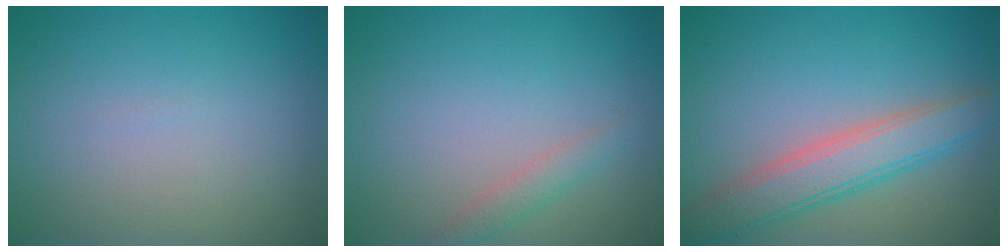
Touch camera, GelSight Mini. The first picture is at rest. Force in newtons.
{"total": 1.5, "press": 1.5, "slide": 0.1}
{"total": 4.9, "press": 4.9, "slide": 0.3}